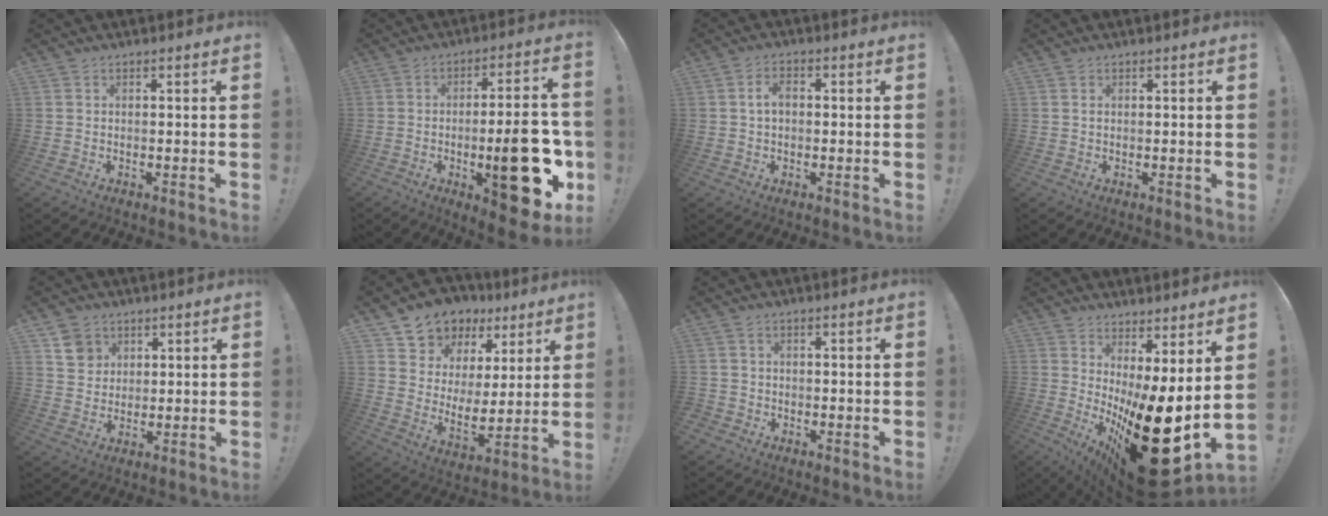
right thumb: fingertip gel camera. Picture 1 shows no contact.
{"total": 22.0, "force": [-5.2, 8.1, 19.8], "torque": [-0.249, 0.015, -0.064]}
{"total": 3.9, "force": [0.3, 2.2, 3.2], "torque": [-0.052, 0.007, 0.005]}
{"total": 0.7, "force": [0.3, 0.3, 0.5], "torque": [-0.014, 0.004, 0.006]}
{"total": 6.9, "force": [3.6, 5.8, 1.2], "torque": [-0.010, -0.018, 0.071]}
{"total": 8.8, "force": [6.1, 6.3, 1.1], "torque": [-0.019, -0.065, 0.117]}
{"total": 1.8, "force": [-1.0, 1.4, 0.6], "torque": [-0.011, 0.008, -0.017]}
{"total": 20.5, "force": [-5.7, 5.0, 19.0], "torque": [-0.249, -0.013, -0.078]}